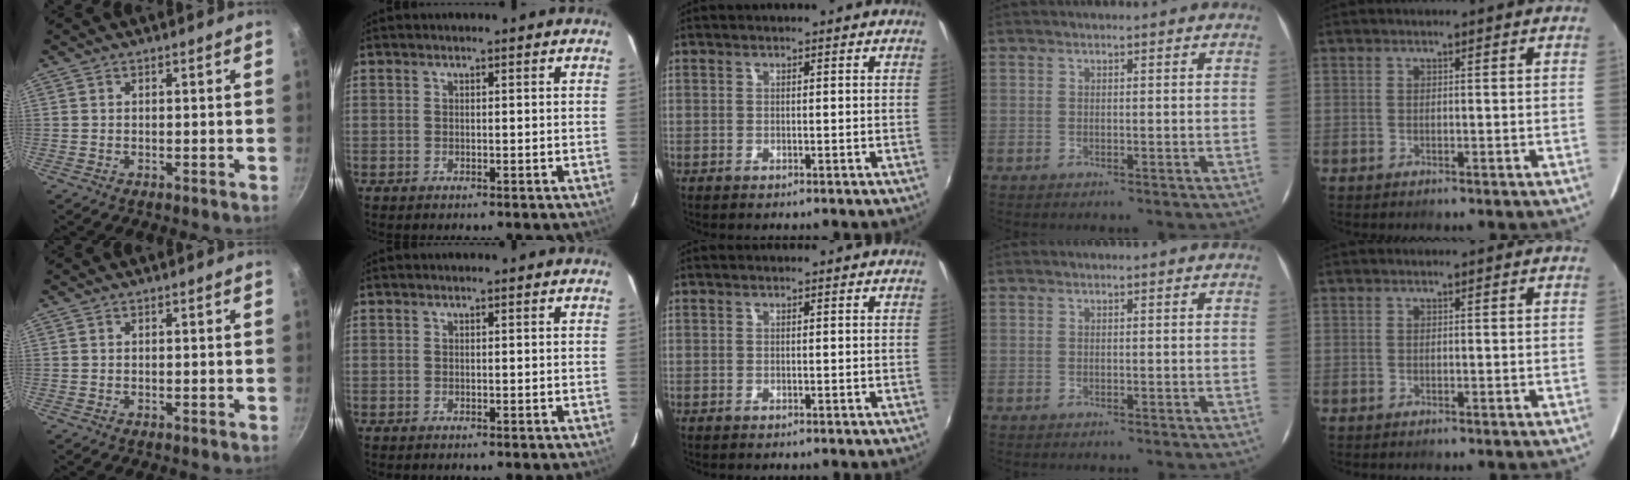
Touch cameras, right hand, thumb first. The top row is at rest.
{}